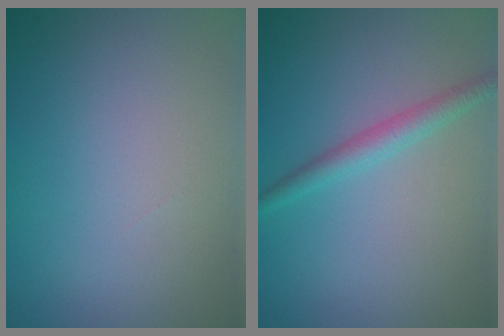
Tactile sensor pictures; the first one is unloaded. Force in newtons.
{"total": 2.1, "press": 2.1, "slide": 0.0}